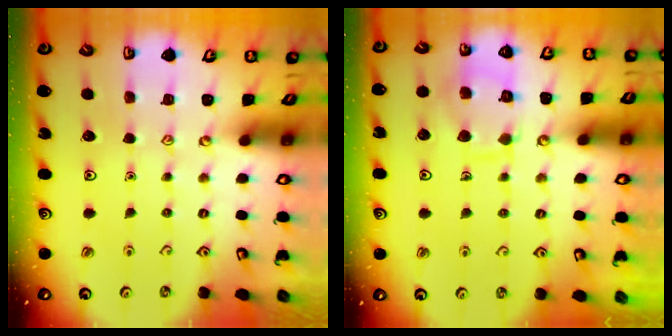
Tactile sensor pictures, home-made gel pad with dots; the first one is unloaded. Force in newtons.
{"total": 10.1, "press": 10.1, "slide": 0.1}